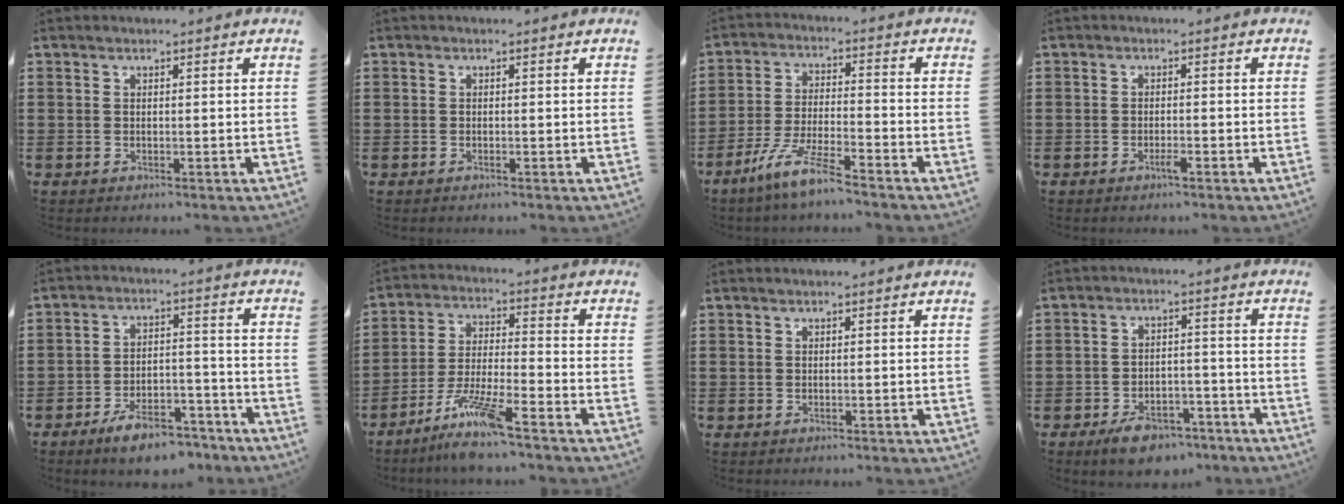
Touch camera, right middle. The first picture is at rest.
{"total": 0.0}
{"total": 8.3, "force": [-6.6, -0.4, 5.1], "torque": [-0.115, -0.019, -0.130]}
{"total": 1.4, "force": [-0.8, 0.1, 1.1], "torque": [-0.020, -0.003, -0.014]}
{"total": 7.2, "force": [-6.1, 1.9, 3.4], "torque": [-0.055, 0.012, -0.112]}
{"total": 8.2, "force": [-6.4, 0.2, 5.2], "torque": [-0.112, -0.015, -0.124]}
{"total": 0.0}
{"total": 5.3, "force": [-4.5, 2.0, 2.0], "torque": [-0.038, 0.013, -0.085]}